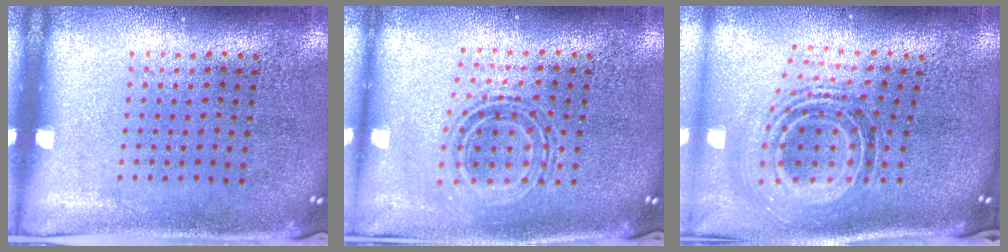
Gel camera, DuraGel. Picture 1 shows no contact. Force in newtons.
{"total": 0.7, "press": 0.7, "slide": 0.2}
{"total": 1.9, "press": 1.4, "slide": 1.2}